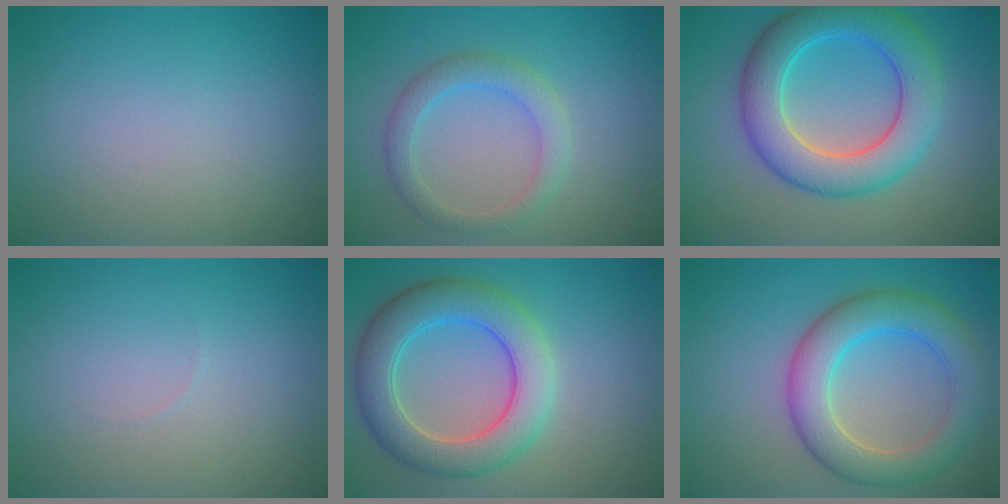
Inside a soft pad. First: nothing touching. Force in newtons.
{"total": 2.9, "press": 2.9, "slide": 0.2}
{"total": 7.6, "press": 7.6, "slide": 0.2}
{"total": 0.0}
{"total": 6.9, "press": 6.9, "slide": 0.1}
{"total": 6.3, "press": 6.3, "slide": 0.3}